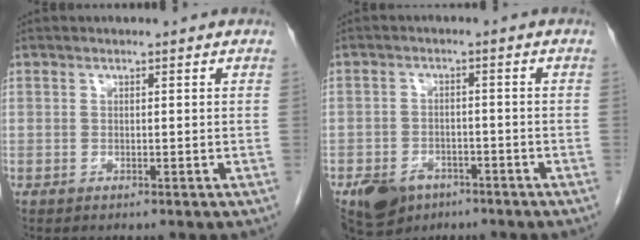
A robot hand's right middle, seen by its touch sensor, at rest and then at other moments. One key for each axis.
{"total": 7.4, "fx": -4.9, "fy": 4.8, "fz": 3.0, "tx": -0.049, "ty": 0.002, "tz": -0.074}